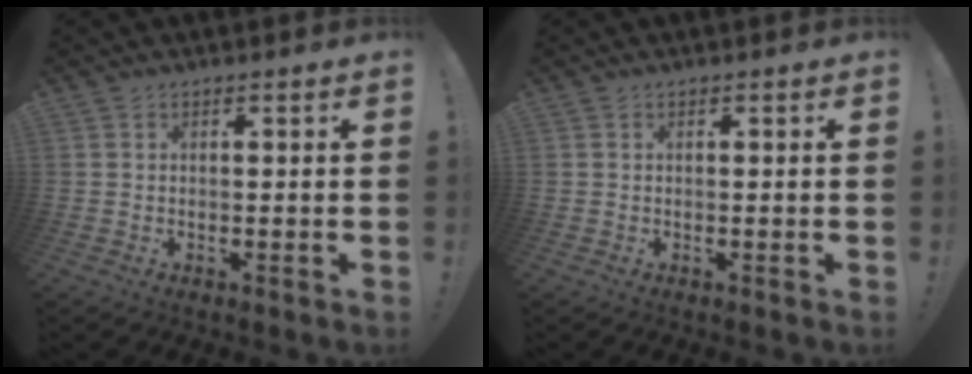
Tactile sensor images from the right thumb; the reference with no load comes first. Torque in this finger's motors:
{"motor_torque": [0.00, 0.00, 0.00, 0.02, 0.02]}